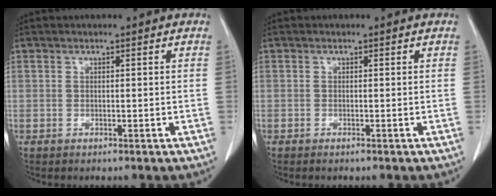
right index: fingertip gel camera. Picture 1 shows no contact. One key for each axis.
{"total": 0.7, "fx": -0.6, "fy": 0.1, "fz": 0.3, "tx": -0.007, "ty": -0.001, "tz": -0.009}